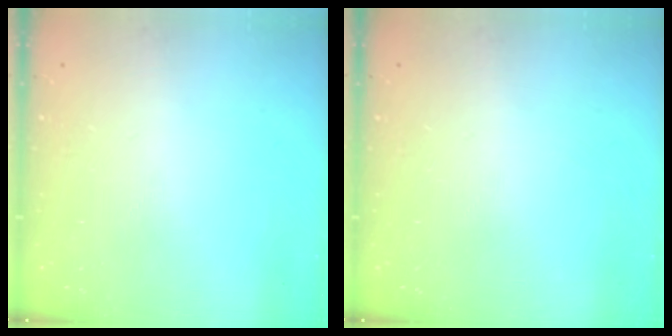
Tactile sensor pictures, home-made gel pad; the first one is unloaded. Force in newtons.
{"total": 0.0}